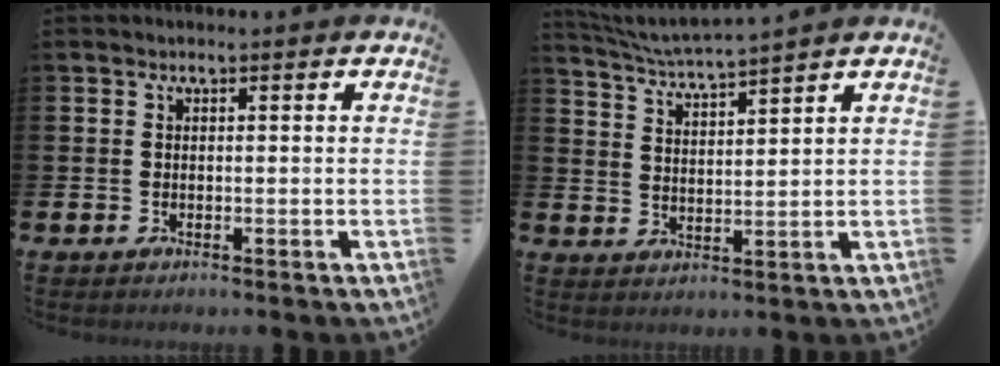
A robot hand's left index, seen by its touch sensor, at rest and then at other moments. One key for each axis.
{"total": 4.4, "fx": 4.3, "fy": -0.5, "fz": 0.9, "tx": -0.038, "ty": -0.027, "tz": 0.076}